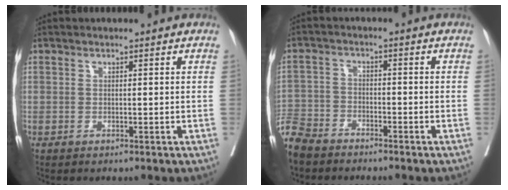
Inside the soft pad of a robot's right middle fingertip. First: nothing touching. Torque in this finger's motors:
{"motor_torque": [1.03, -1.11, 0.60, 0.21]}